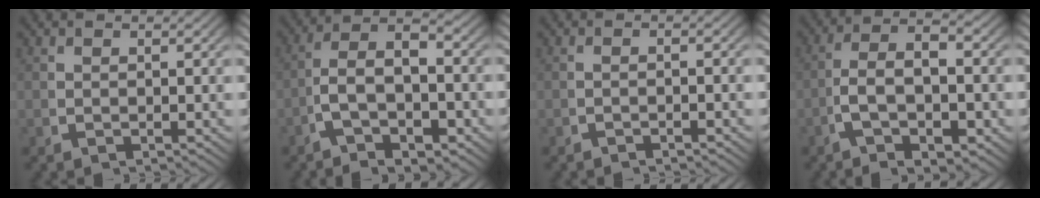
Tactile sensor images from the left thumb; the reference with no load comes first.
{"total": 7.3, "force": [-1.4, 4.4, 5.6], "torque": [-0.105, -0.023, -0.021]}
{"total": 1.2, "force": [-1.1, 0.0, 0.2], "torque": [-0.006, 0.000, -0.021]}
{"total": 6.1, "force": [-0.8, 3.2, 5.2], "torque": [-0.098, -0.013, -0.012]}